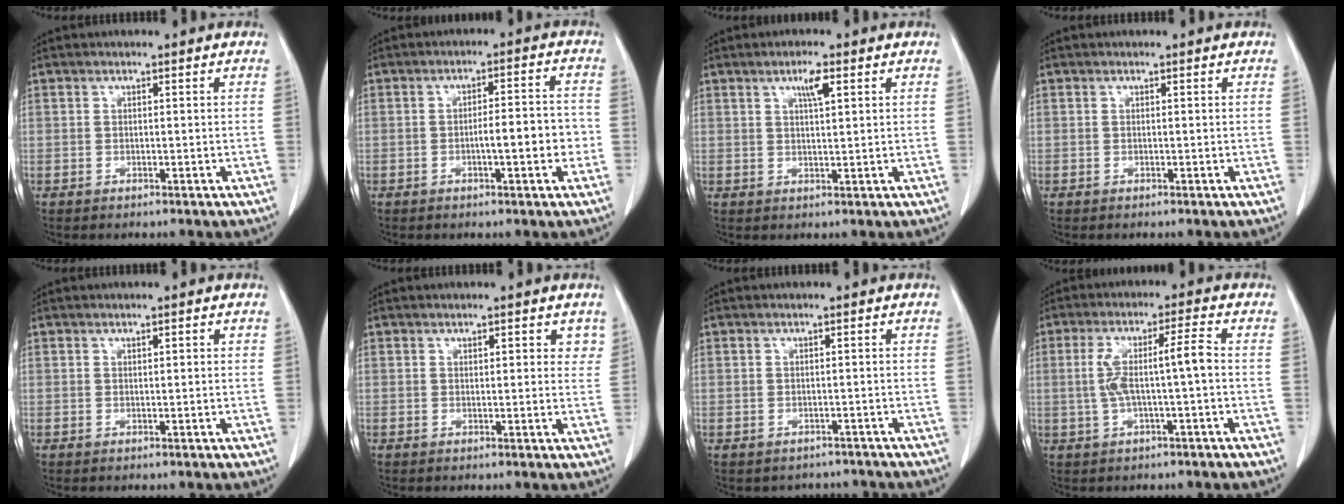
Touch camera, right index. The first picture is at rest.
{"total": 6.2, "force": [-1.4, 1.1, 5.9], "torque": [-0.090, 0.015, -0.017]}
{"total": 3.2, "force": [1.6, 0.4, 2.7], "torque": [-0.049, 0.000, 0.027]}
{"total": 0.0}
{"total": 0.8, "force": [0.4, 0.3, 0.7], "torque": [-0.012, 0.002, 0.006]}
{"total": 3.1, "force": [1.7, 1.5, 2.0], "torque": [-0.013, 0.000, 0.017]}
{"total": 3.2, "force": [-2.6, 1.8, -0.3], "torque": [0.004, 0.013, -0.034]}
{"total": 7.0, "force": [-0.3, 0.4, 7.0], "torque": [-0.141, 0.022, -0.001]}